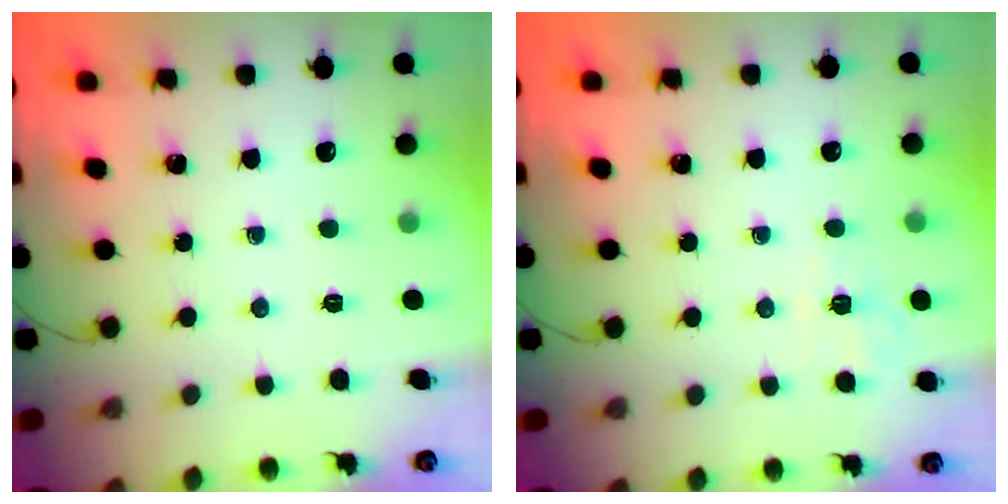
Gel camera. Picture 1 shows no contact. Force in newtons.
{"total": 2.0, "press": 0.8, "slide": 1.8}